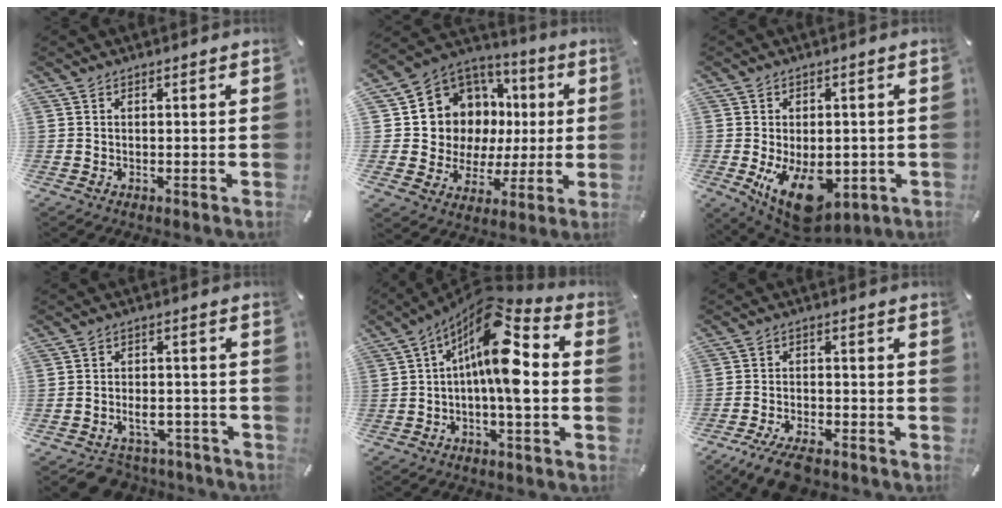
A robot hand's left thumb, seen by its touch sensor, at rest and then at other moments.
{"total": 11.3, "force": [2.6, 10.8, 2.3], "torque": [-0.048, -0.044, 0.070]}
{"total": 13.2, "force": [-4.2, 8.2, 9.5], "torque": [-0.148, 0.007, -0.067]}
{"total": 6.7, "force": [-3.5, 4.8, 3.0], "torque": [-0.045, 0.027, -0.057]}
{"total": 15.7, "force": [2.0, 5.4, 14.5], "torque": [-0.266, -0.021, 0.029]}
{"total": 7.7, "force": [-6.0, 2.9, 4.0], "torque": [-0.079, 0.024, -0.112]}